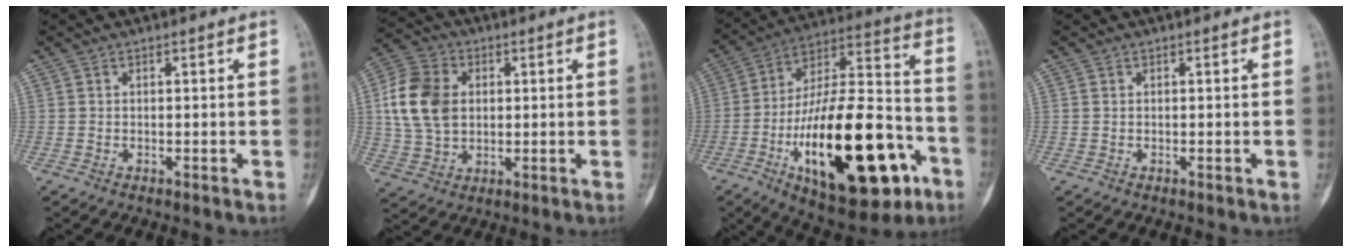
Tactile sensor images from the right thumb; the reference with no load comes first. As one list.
[{"total": 13.1, "force": [1.8, 9.7, 8.7], "torque": [-0.159, 0.006, 0.033]}, {"total": 32.3, "force": [-11.7, 13.5, 26.9], "torque": [-0.435, 0.054, -0.168]}, {"total": 0.0}]